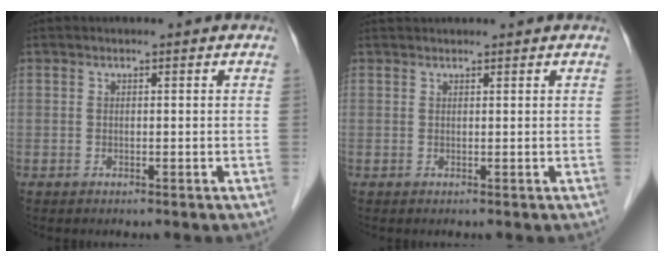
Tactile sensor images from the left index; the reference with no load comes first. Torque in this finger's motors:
{"motor_torque": [-0.13, -0.05, 0.07, 0.03]}